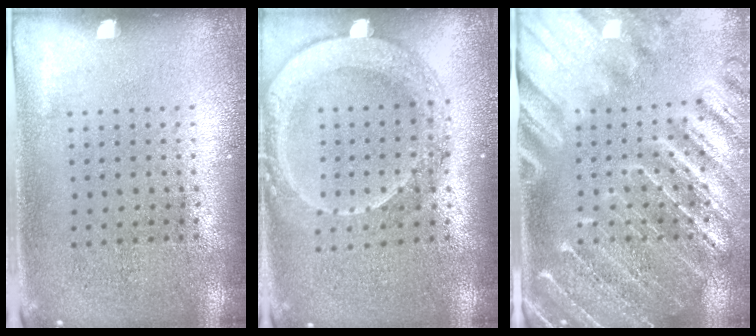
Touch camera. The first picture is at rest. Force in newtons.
{"total": 2.0, "press": 1.9, "slide": 0.6}
{"total": 3.8, "press": 3.6, "slide": 1.4}